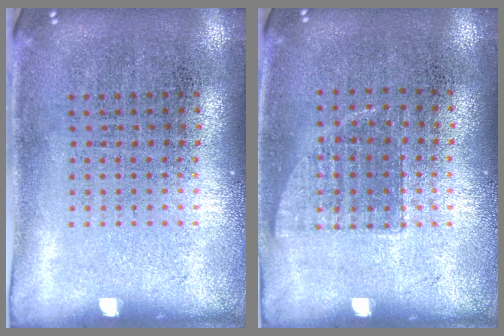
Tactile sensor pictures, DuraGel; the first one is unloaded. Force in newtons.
{"total": 0.6, "press": 0.5, "slide": 0.2}